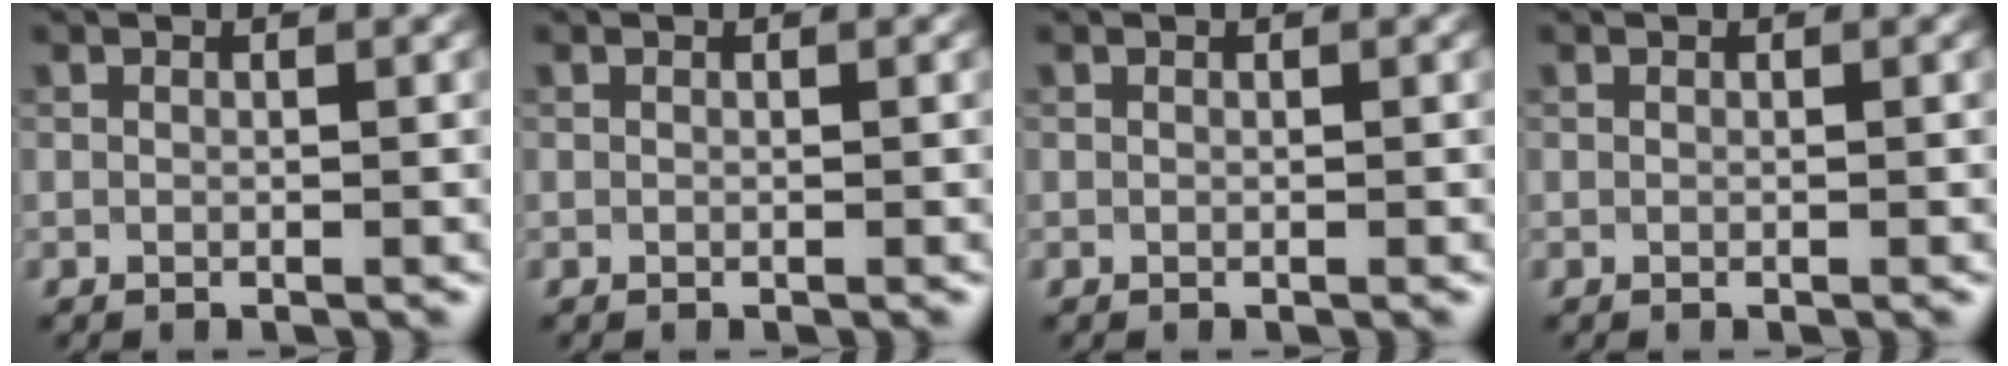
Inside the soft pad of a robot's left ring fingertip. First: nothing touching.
{"total": 0.0}
{"total": 0.0}
{"total": 0.0}